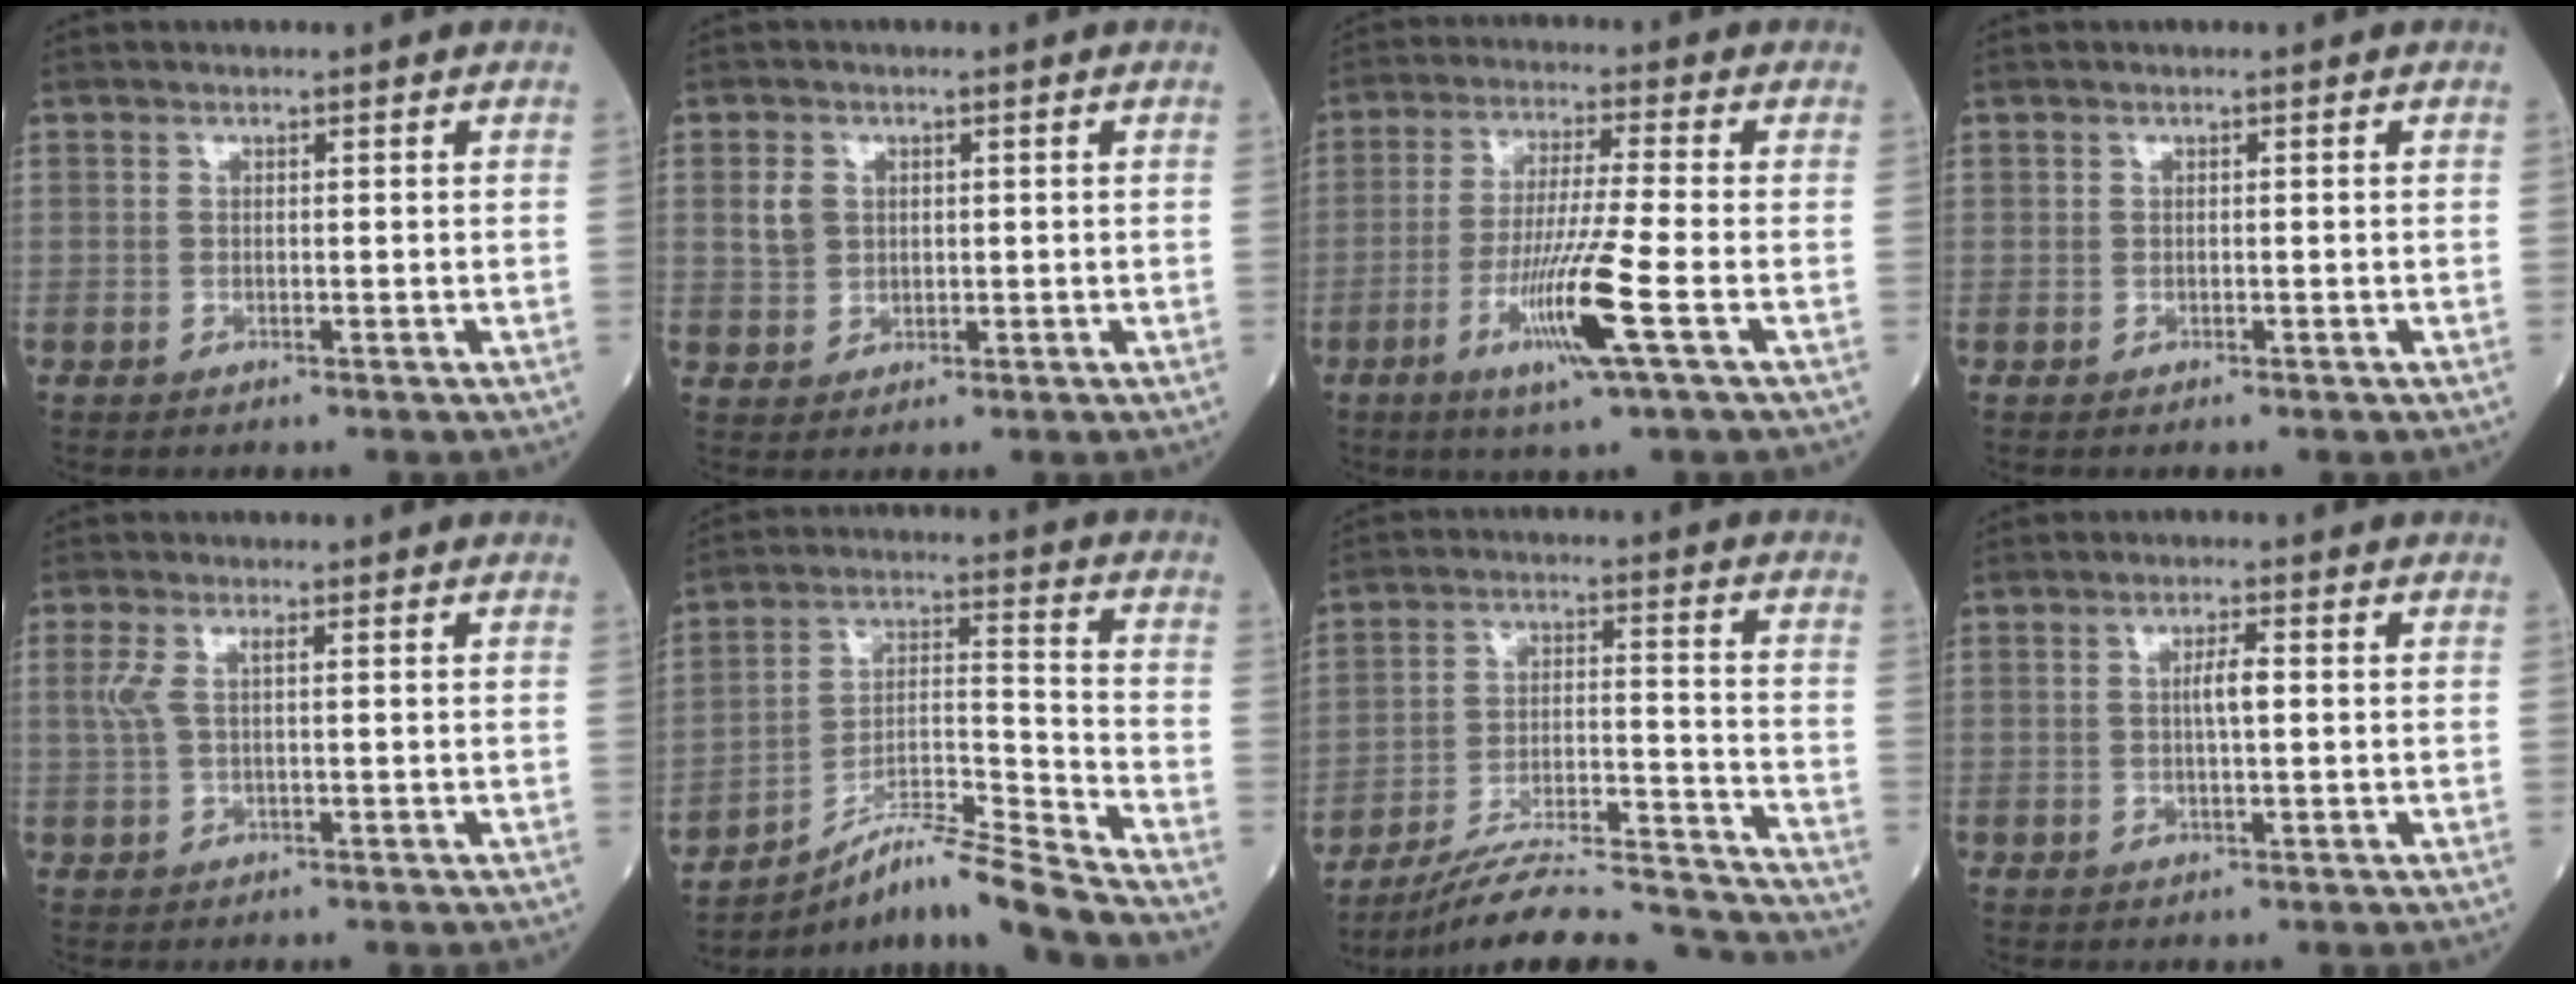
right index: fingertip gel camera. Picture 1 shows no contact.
{"total": 3.1, "force": [0.7, 2.6, 1.6], "torque": [-0.034, 0.008, 0.018]}
{"total": 10.1, "force": [-3.9, -1.2, 9.2], "torque": [-0.179, -0.020, -0.075]}
{"total": 0.0}
{"total": 2.8, "force": [0.7, 0.8, 2.6], "torque": [-0.077, 0.018, 0.017]}
{"total": 13.9, "force": [-12.0, -1.8, 6.8], "torque": [-0.114, 0.012, -0.210]}
{"total": 20.4, "force": [-19.2, 0.3, 6.8], "torque": [-0.088, 0.010, -0.289]}
{"total": 2.6, "force": [0.2, 0.3, 2.6], "torque": [-0.047, 0.001, 0.003]}